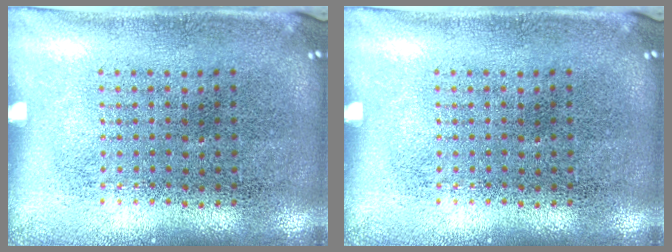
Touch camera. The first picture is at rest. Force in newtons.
{"total": 0.0}